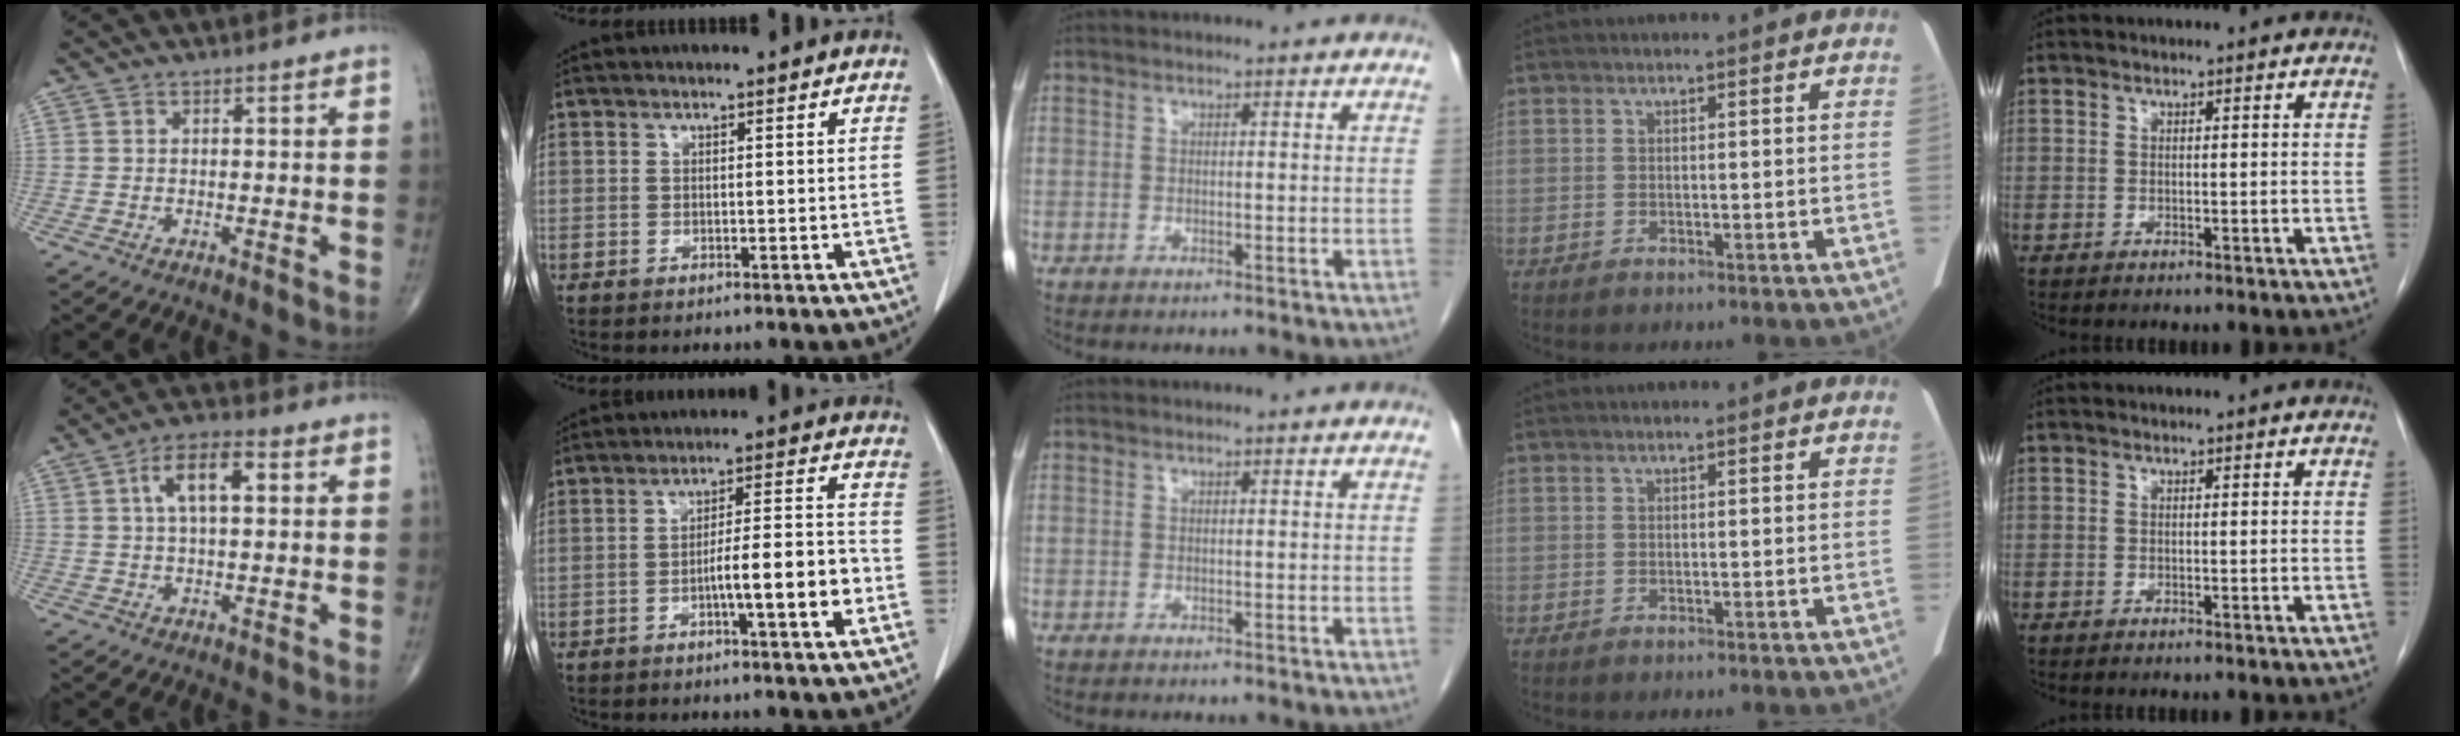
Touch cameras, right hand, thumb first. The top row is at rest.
{"thumb": {"total": 8.3, "force": [2.0, 3.7, 7.2], "torque": [-0.123, 0.014, 0.029]}, "index": {"total": 8.9, "force": [-3.1, 0.7, 8.3], "torque": [-0.126, 0.013, -0.046]}}